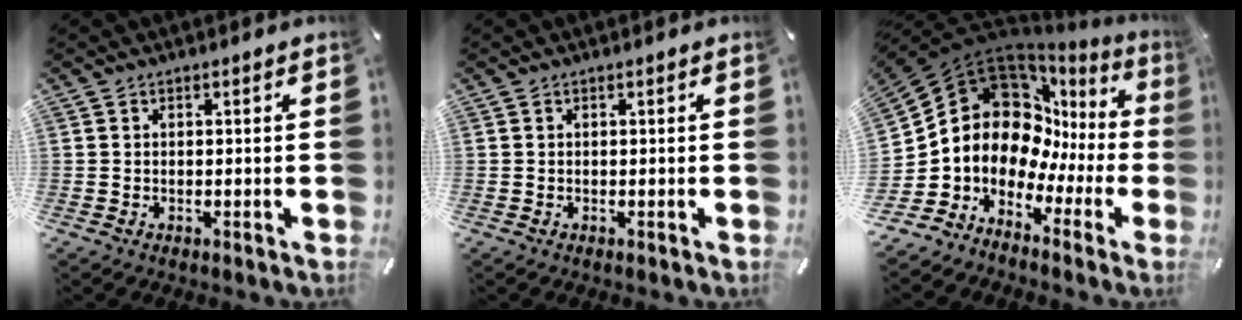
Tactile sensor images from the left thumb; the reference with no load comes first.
{"total": 0.0}
{"total": 12.4, "force": [3.1, 10.4, 6.1], "torque": [-0.134, -0.067, 0.052]}